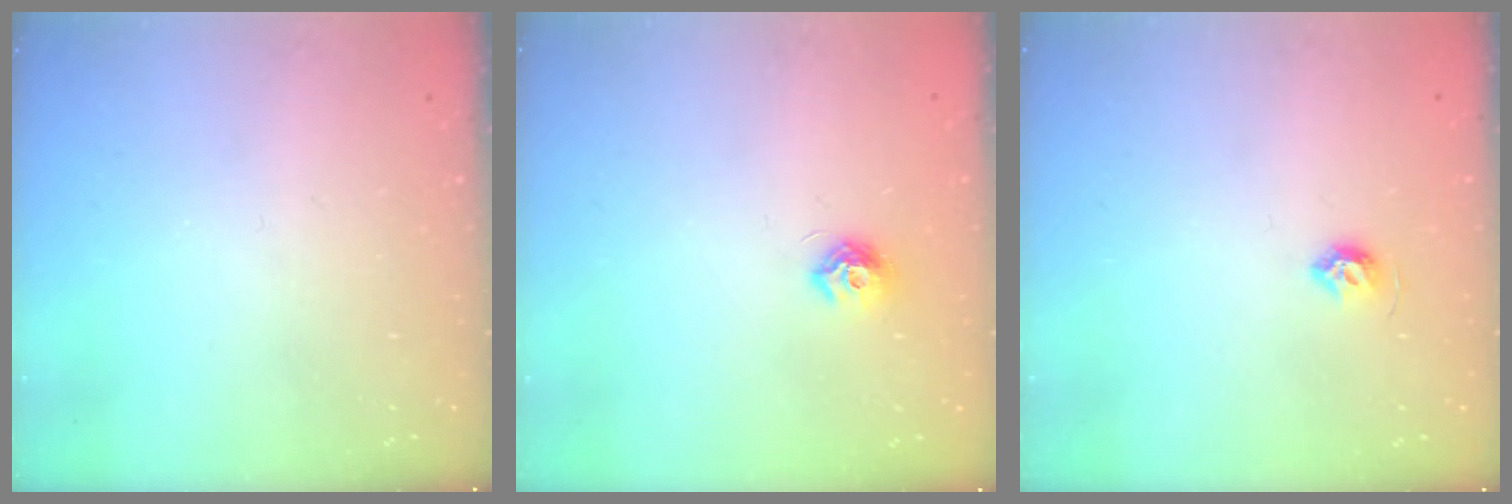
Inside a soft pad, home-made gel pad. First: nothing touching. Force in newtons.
{"total": 7.5, "press": 7.5, "slide": 0.6}
{"total": 4.9, "press": 4.9, "slide": 0.7}